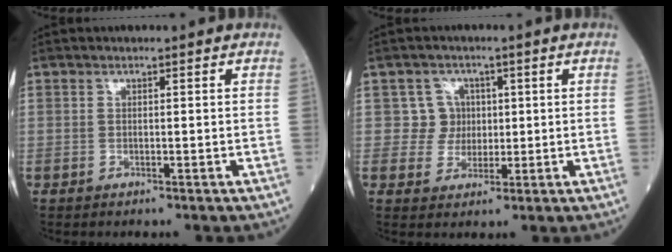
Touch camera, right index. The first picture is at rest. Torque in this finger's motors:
{"motor_torque": [0.10, -0.03, 0.00, -0.02]}